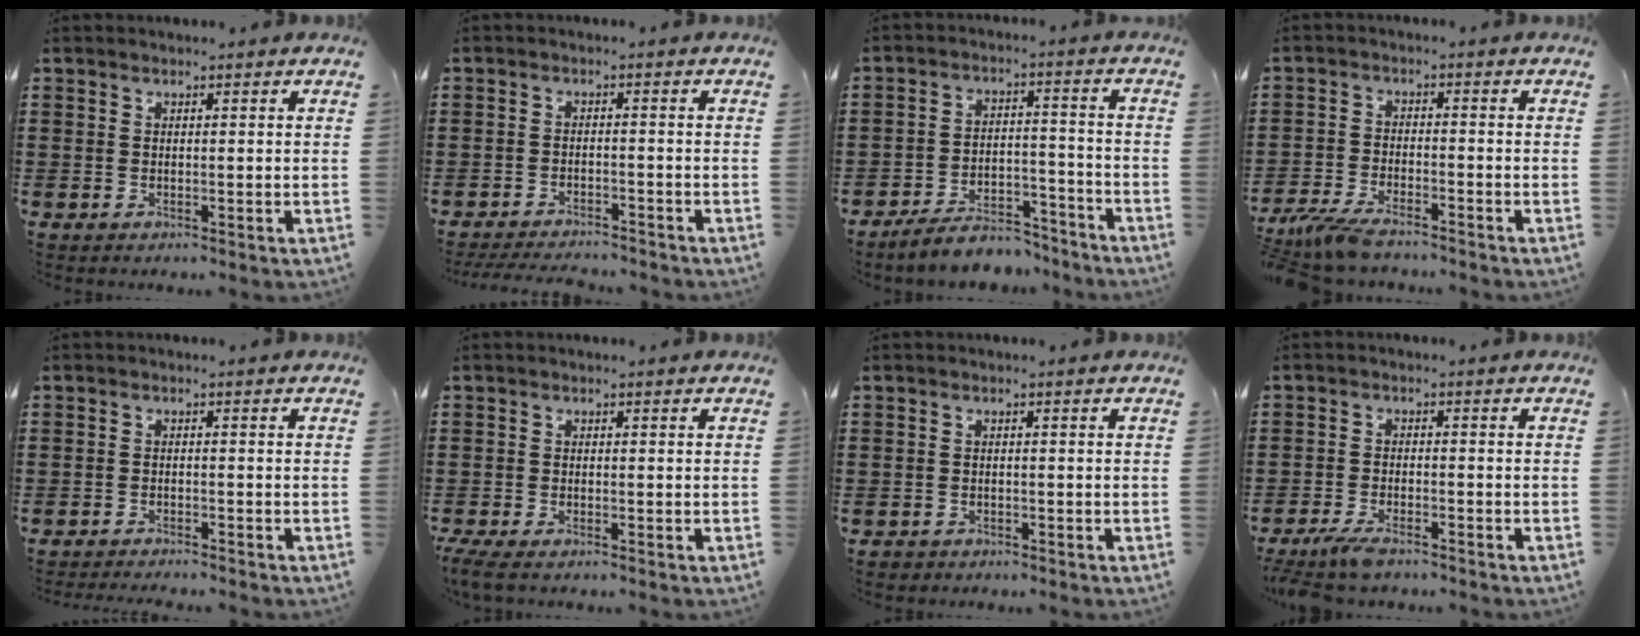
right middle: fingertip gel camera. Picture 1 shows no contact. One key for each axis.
{"total": 3.1, "fx": -3.1, "fy": 0.2, "fz": 0.5, "tx": -0.011, "ty": 0.000, "tz": -0.063}
{"total": 6.5, "fx": -6.1, "fy": 1.4, "fz": 1.9, "tx": -0.031, "ty": 0.014, "tz": -0.116}
{"total": 4.7, "fx": -4.3, "fy": 0.5, "fz": 1.9, "tx": -0.061, "ty": -0.014, "tz": -0.089}
{"total": 1.4, "fx": -1.4, "fy": -0.1, "fz": 0.1, "tx": -0.005, "ty": 0.001, "tz": -0.028}
{"total": 1.5, "fx": -1.2, "fy": 0.1, "fz": 0.9, "tx": -0.032, "ty": -0.007, "tz": -0.025}
{"total": 0.7, "fx": -0.7, "fy": 0.3, "fz": 0.0, "tx": -0.002, "ty": 0.001, "tz": -0.015}
{"total": 3.3, "fx": -2.9, "fy": 0.6, "fz": 1.6, "tx": -0.051, "ty": -0.009, "tz": -0.061}